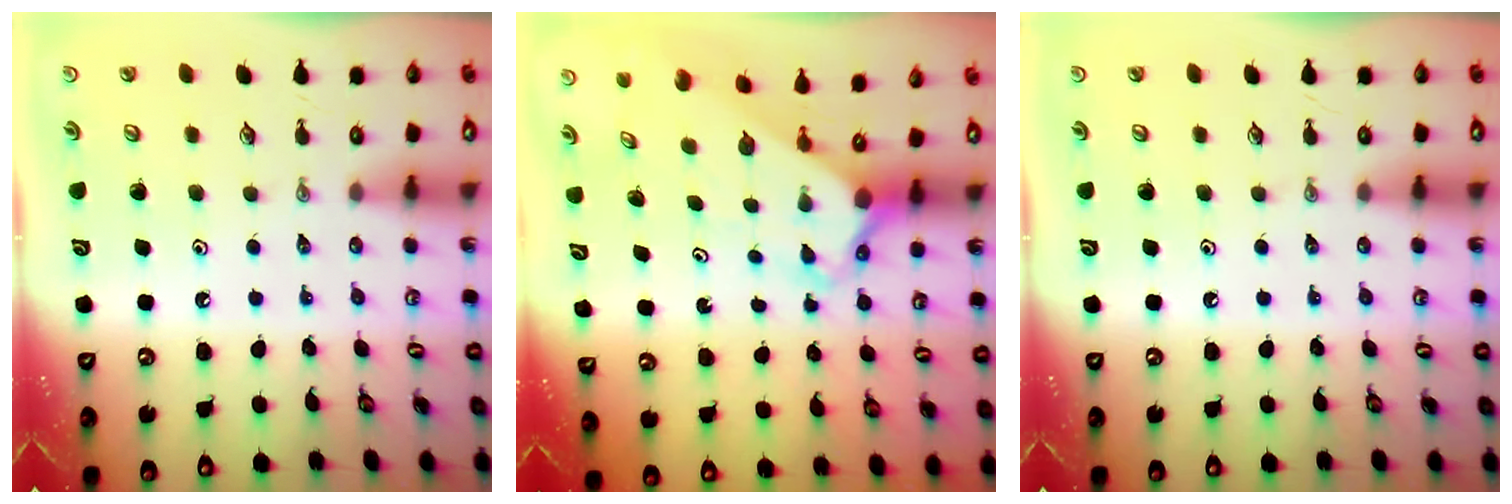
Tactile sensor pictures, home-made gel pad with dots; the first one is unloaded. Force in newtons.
{"total": 2.8, "press": 2.8, "slide": 0.2}
{"total": 0.0}